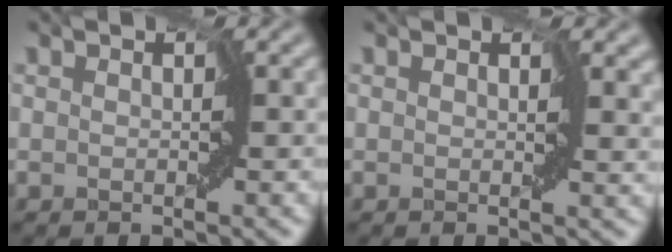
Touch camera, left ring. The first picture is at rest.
{"total": 1.8, "force": [0.7, 1.1, 1.3], "torque": [-0.017, -0.003, 0.004]}